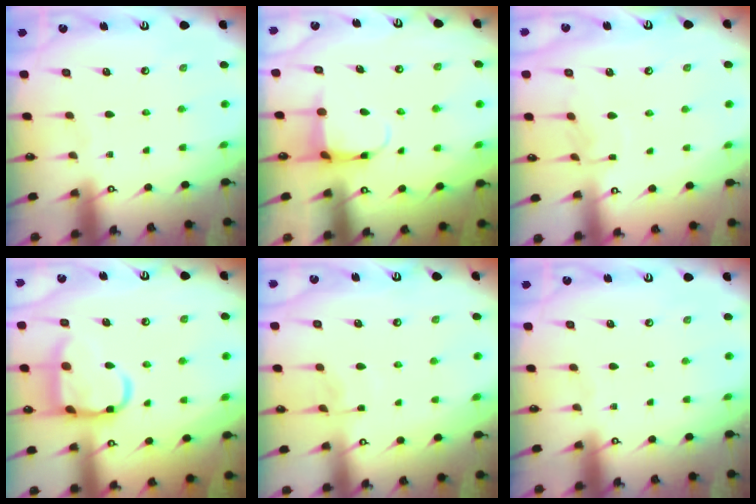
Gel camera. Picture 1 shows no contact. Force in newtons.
{"total": 4.3, "press": 4.3, "slide": 0.5}
{"total": 5.5, "press": 5.5, "slide": 0.5}
{"total": 14.1, "press": 14.0, "slide": 1.6}
{"total": 4.4, "press": 4.3, "slide": 0.6}
{"total": 0.0}